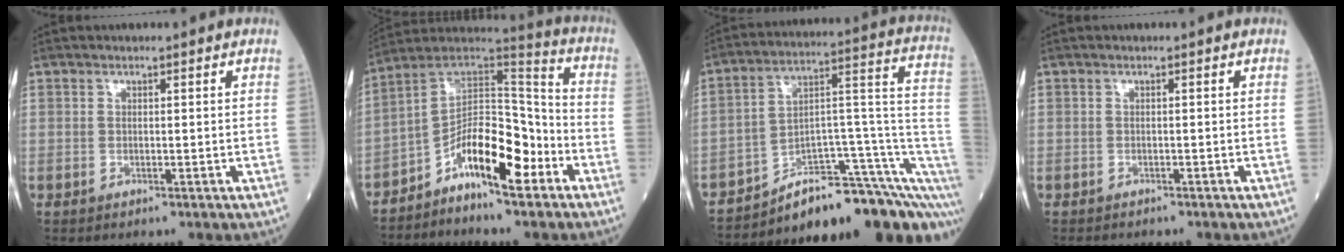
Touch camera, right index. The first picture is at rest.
{"total": 12.9, "force": [-6.3, 4.3, 10.4], "torque": [-0.174, 0.029, -0.109]}
{"total": 19.9, "force": [-15.9, 4.3, 11.2], "torque": [-0.070, 0.067, -0.225]}
{"total": 2.6, "force": [-2.2, 1.0, 0.8], "torque": [-0.014, -0.003, -0.028]}